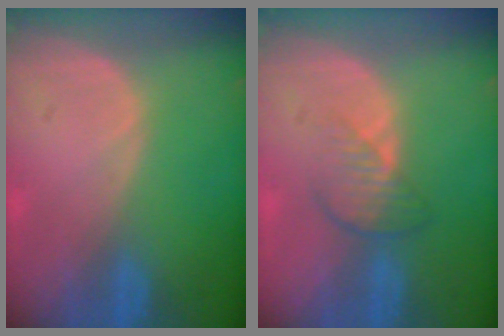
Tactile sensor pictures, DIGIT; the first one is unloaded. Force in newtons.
{"total": 3.8, "press": 3.4, "slide": 1.6}